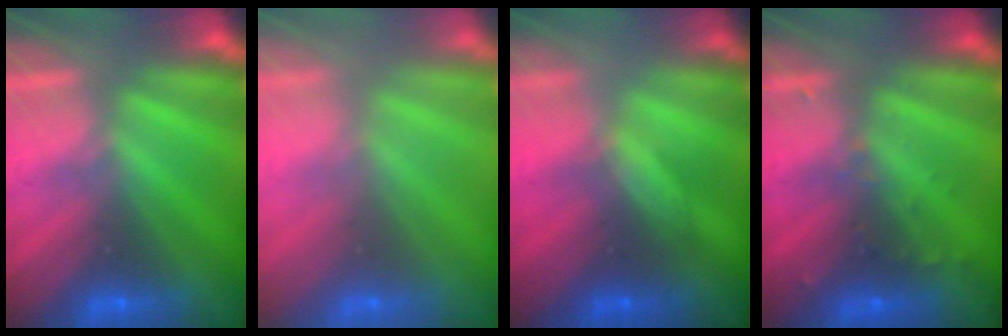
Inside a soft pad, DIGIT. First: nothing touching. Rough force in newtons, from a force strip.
{"total": 9.1}
{"total": 1.6}
{"total": 2.9}